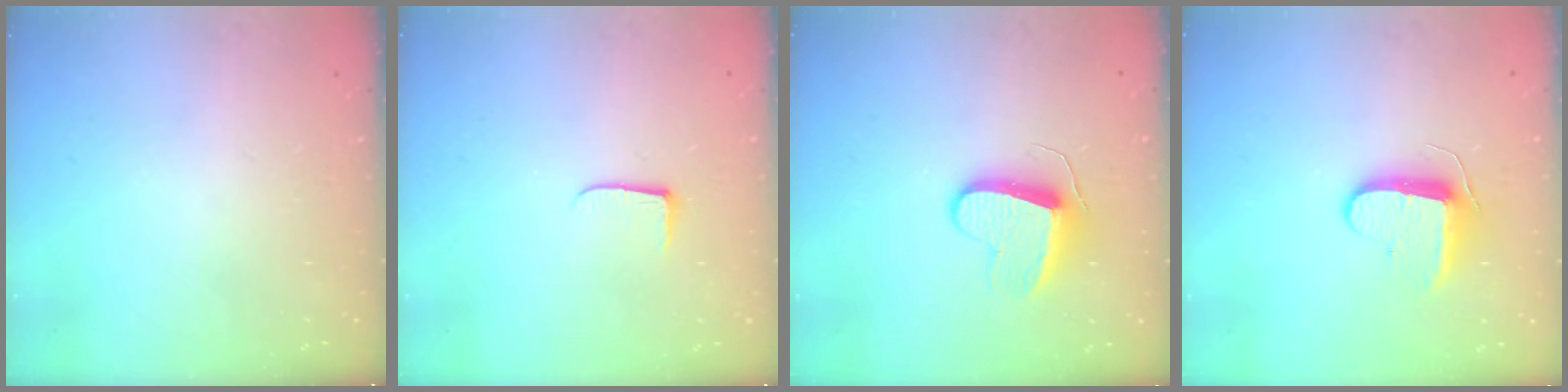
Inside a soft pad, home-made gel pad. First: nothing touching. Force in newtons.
{"total": 5.0, "press": 5.0, "slide": 0.5}
{"total": 9.4, "press": 9.4, "slide": 0.4}
{"total": 9.2, "press": 9.2, "slide": 0.7}